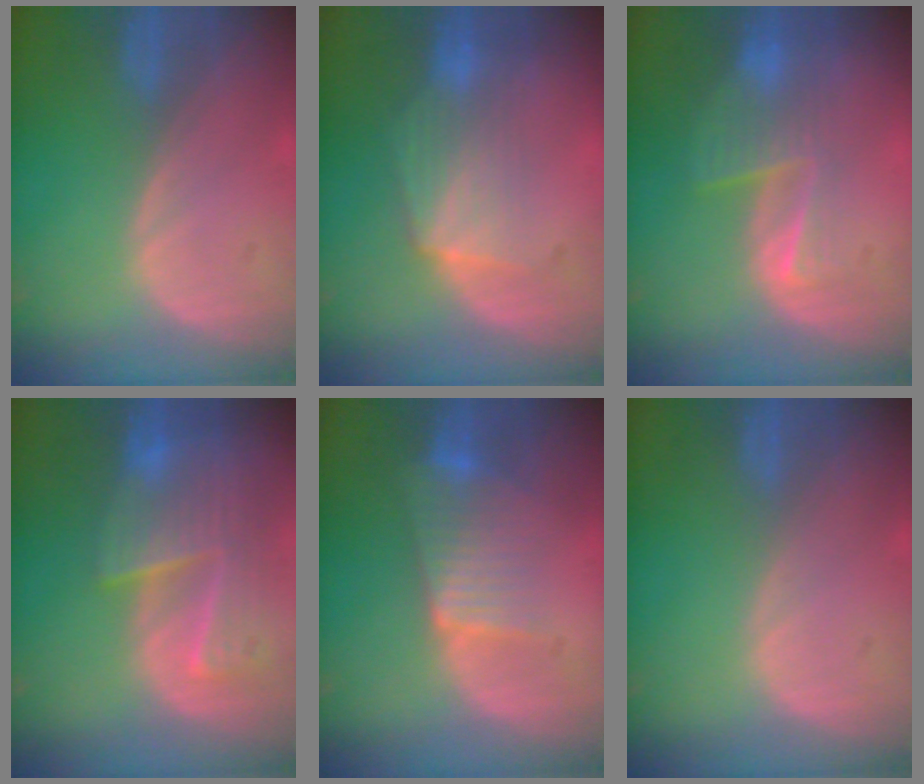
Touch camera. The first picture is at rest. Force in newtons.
{"total": 6.9, "press": 6.3, "slide": 2.9}
{"total": 6.6, "press": 5.6, "slide": 3.5}
{"total": 9.4, "press": 8.3, "slide": 4.3}
{"total": 6.7, "press": 6.1, "slide": 2.7}
{"total": 0.0}